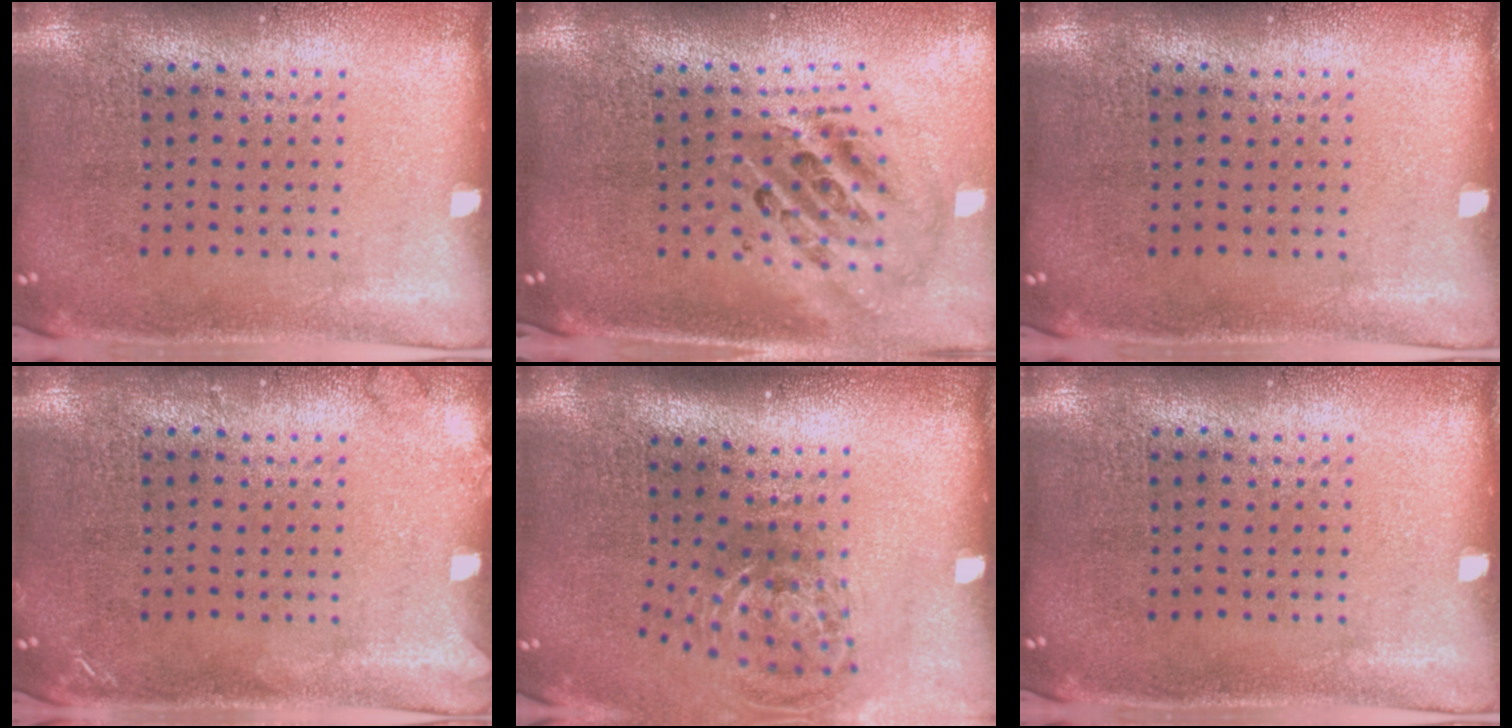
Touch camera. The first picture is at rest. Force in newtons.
{"total": 2.5, "press": 1.7, "slide": 1.8}
{"total": 0.0}
{"total": 1.1, "press": 1.1, "slide": 0.1}
{"total": 1.7, "press": 1.2, "slide": 1.2}
{"total": 0.0}